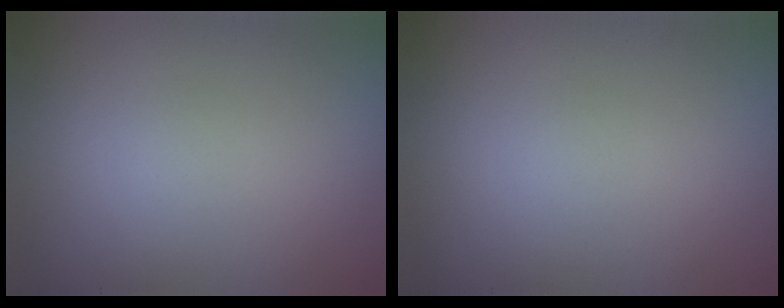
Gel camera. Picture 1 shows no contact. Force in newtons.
{"total": 0.0}